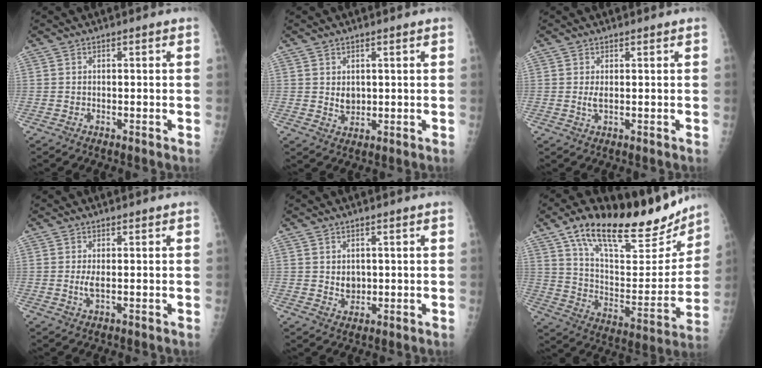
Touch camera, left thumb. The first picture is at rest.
{"total": 2.8, "force": [0.7, 2.1, 1.7], "torque": [-0.019, -0.009, 0.020]}
{"total": 1.7, "force": [0.5, 0.6, 1.5], "torque": [-0.033, -0.004, 0.013]}
{"total": 1.9, "force": [0.3, 0.5, 1.8], "torque": [-0.040, -0.005, 0.010]}
{"total": 2.8, "force": [0.6, 2.2, 1.6], "torque": [-0.017, -0.008, 0.019]}
{"total": 26.5, "force": [19.0, 9.6, 15.8], "torque": [-0.200, -0.062, 0.307]}